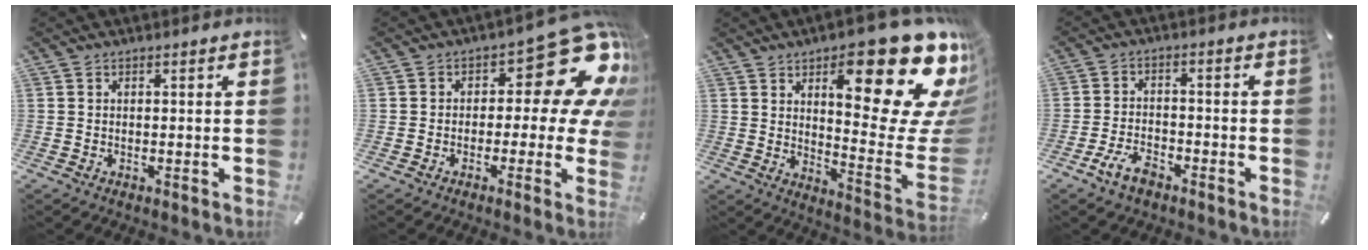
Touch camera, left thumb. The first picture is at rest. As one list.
[{"total": 17.8, "force": [6.9, 8.7, 13.9], "torque": [-0.168, -0.043, 0.112]}, {"total": 27.3, "force": [14.0, 10.2, 21.1], "torque": [-0.262, -0.109, 0.230]}, {"total": 6.3, "force": [-4.2, 3.4, 3.3], "torque": [-0.074, 0.020, -0.081]}]